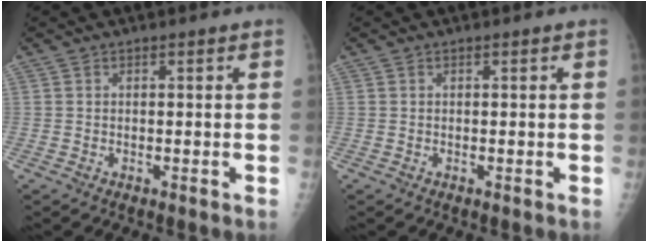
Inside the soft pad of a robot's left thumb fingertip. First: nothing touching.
{"total": 0.0}